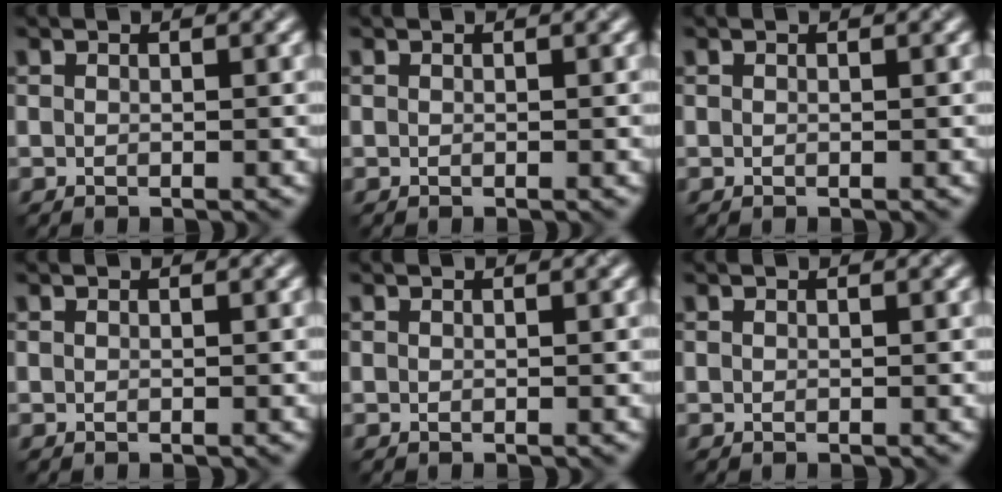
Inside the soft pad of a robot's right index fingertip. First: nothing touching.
{"total": 0.0}
{"total": 0.0}
{"total": 0.0}
{"total": 0.0}
{"total": 0.0}